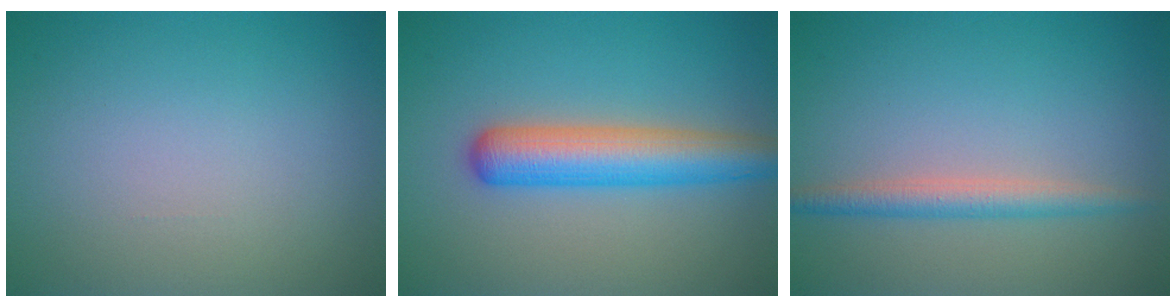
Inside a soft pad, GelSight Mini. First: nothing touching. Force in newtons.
{"total": 5.8, "press": 5.8, "slide": 0.1}
{"total": 2.5, "press": 2.5, "slide": 0.1}